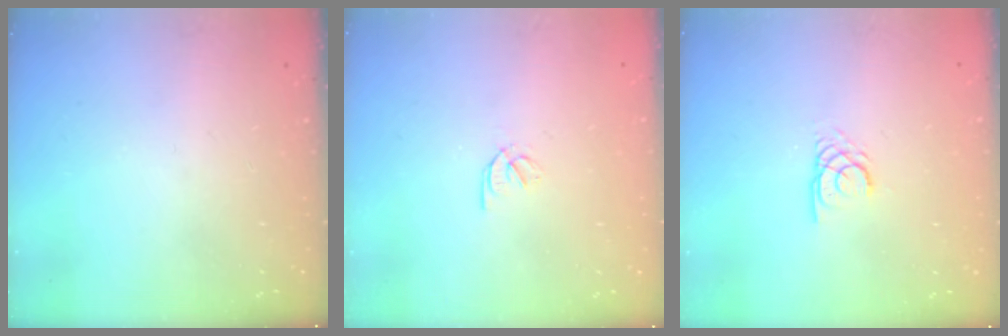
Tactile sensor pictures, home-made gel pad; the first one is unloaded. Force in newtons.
{"total": 1.9, "press": 1.9, "slide": 0.3}
{"total": 2.7, "press": 2.7, "slide": 0.1}